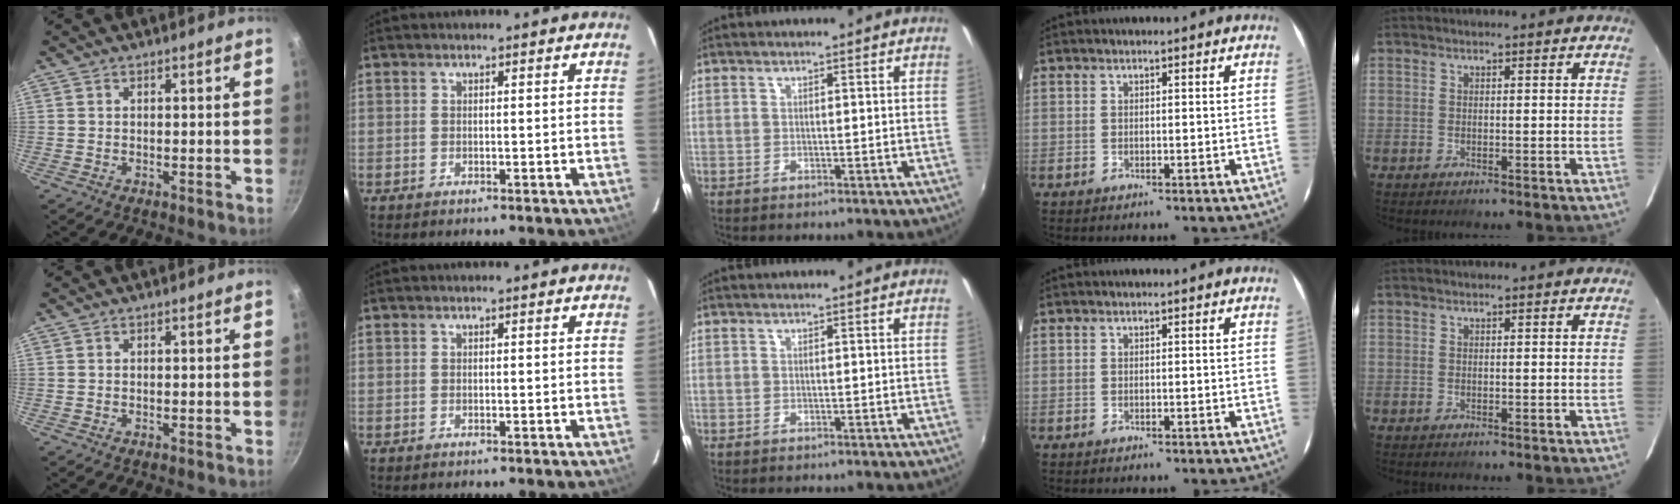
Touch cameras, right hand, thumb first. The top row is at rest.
{}